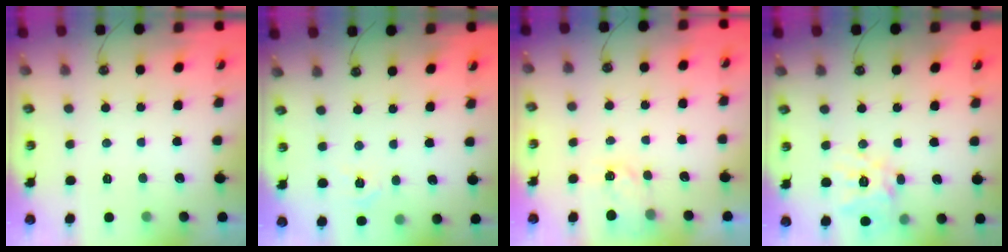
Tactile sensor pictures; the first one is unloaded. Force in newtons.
{"total": 2.9, "press": 2.9, "slide": 0.4}
{"total": 3.0, "press": 2.9, "slide": 0.3}
{"total": 13.5, "press": 13.4, "slide": 1.7}